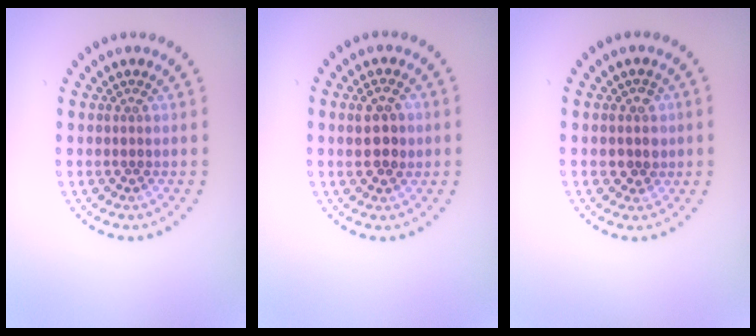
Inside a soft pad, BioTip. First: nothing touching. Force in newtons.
{"total": 2.9, "press": 2.9, "slide": 0.2}
{"total": 1.9, "press": 1.7, "slide": 0.8}